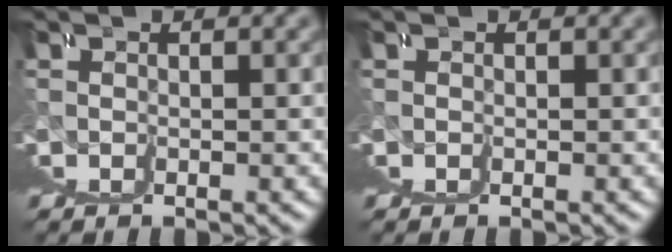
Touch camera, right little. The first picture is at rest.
{"total": 0.0}